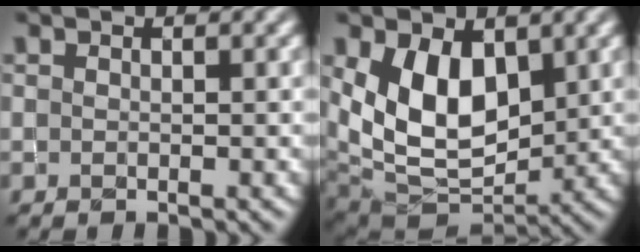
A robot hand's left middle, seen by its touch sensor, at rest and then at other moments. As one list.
[{"total": 8.6, "force": [2.0, 5.3, 6.5], "torque": [-0.121, -0.012, 0.035]}]